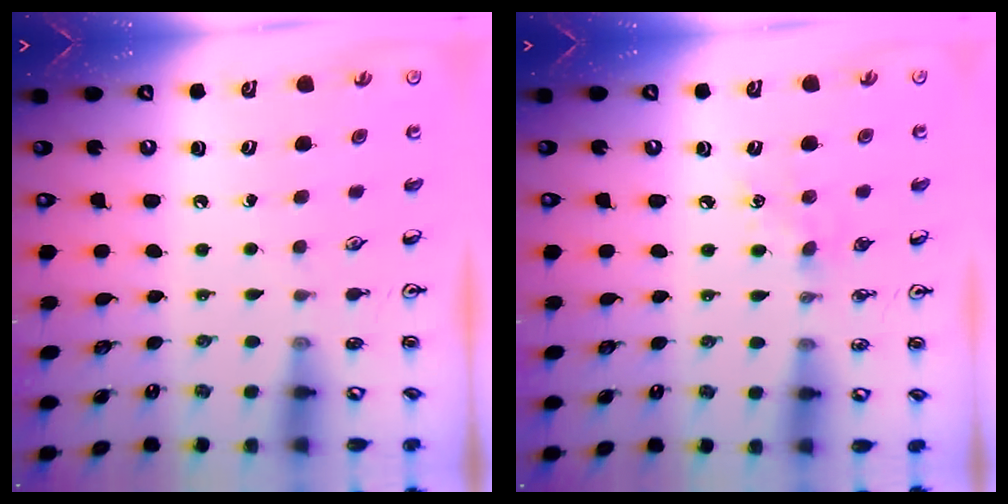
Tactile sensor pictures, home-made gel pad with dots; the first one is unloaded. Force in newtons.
{"total": 4.9, "press": 4.8, "slide": 0.7}